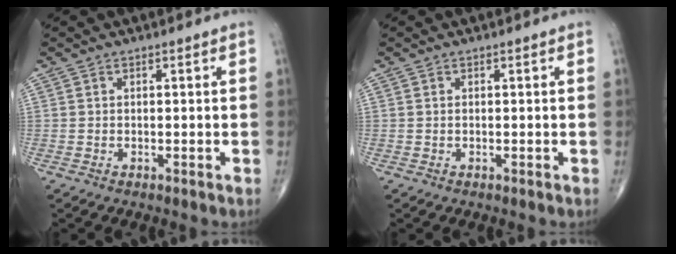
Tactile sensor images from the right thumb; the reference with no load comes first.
{"total": 0.0}